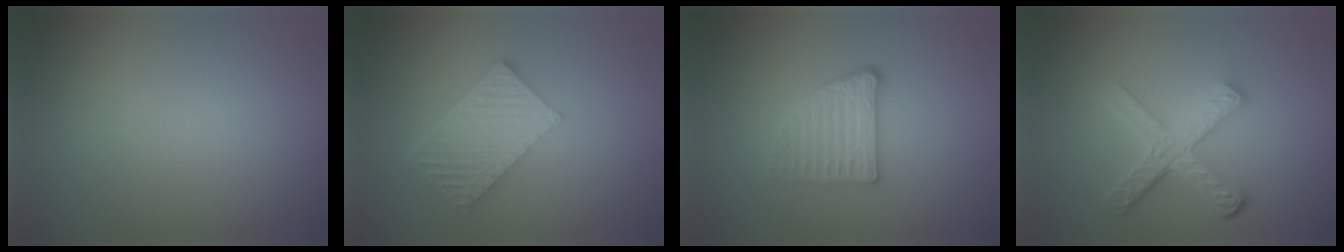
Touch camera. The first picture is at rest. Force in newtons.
{"total": 5.8, "press": 4.0, "slide": 4.2}
{"total": 2.7, "press": 2.4, "slide": 1.2}
{"total": 4.8, "press": 3.6, "slide": 3.3}